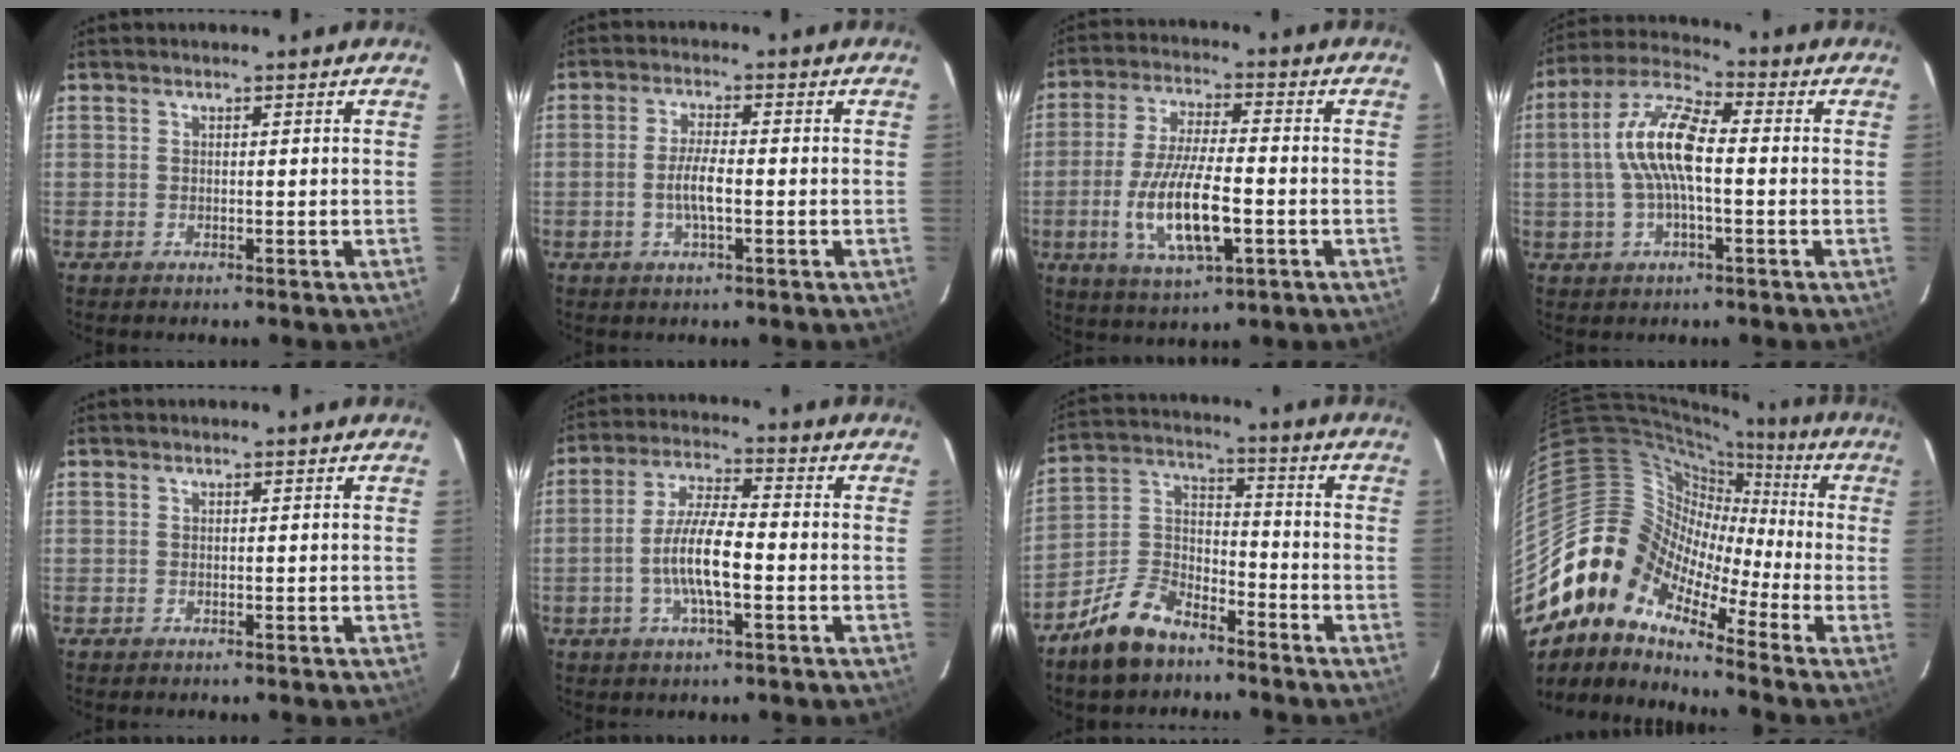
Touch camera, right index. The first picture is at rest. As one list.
[{"total": 4.5, "force": [-1.2, 0.9, 4.3], "torque": [-0.083, -0.002, -0.021]}, {"total": 13.4, "force": [-3.7, 3.9, 12.3], "torque": [-0.248, -0.015, -0.063]}, {"total": 11.5, "force": [-0.1, 3.9, 10.9], "torque": [-0.218, 0.018, -0.007]}, {"total": 0.0}, {"total": 9.2, "force": [-2.4, 2.1, 8.6], "torque": [-0.170, 0.001, -0.045]}, {"total": 11.5, "force": [-8.1, 5.8, 5.8], "torque": [-0.135, 0.024, -0.150]}, {"total": 10.9, "force": [-6.8, 7.4, 4.3], "torque": [-0.066, 0.028, -0.162]}]